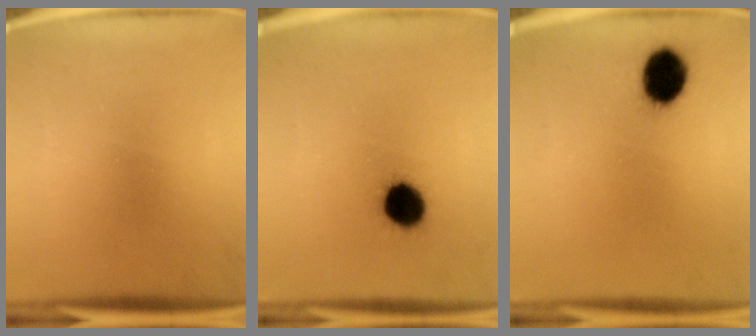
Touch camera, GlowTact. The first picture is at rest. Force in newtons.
{"total": 8.9}
{"total": 8.0}